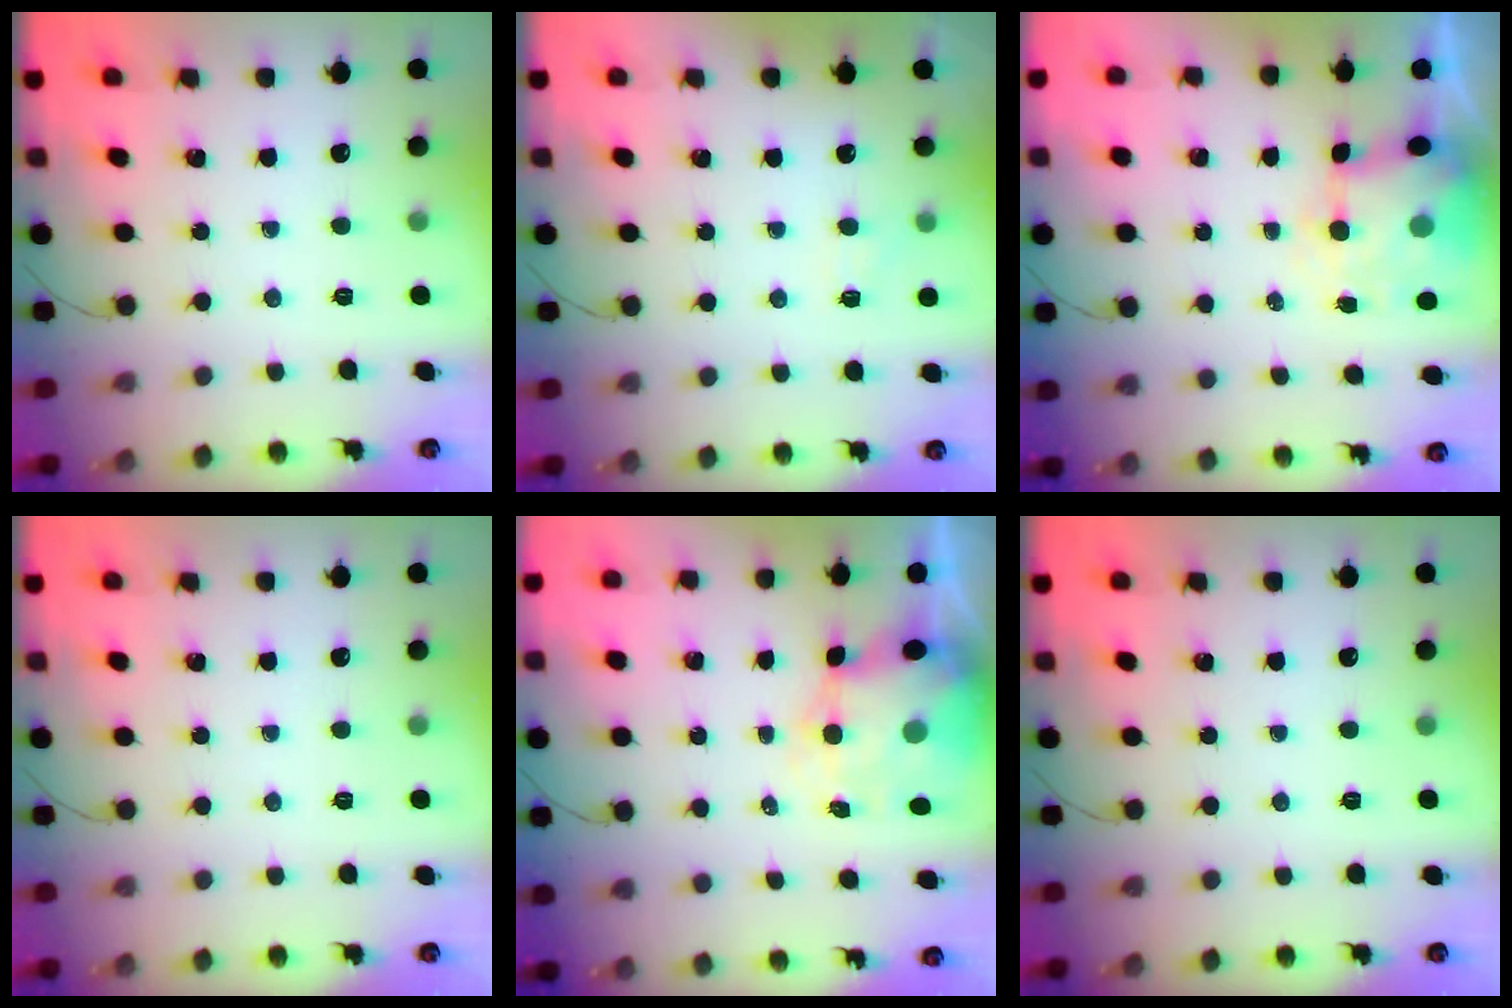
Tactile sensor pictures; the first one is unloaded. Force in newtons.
{"total": 4.7, "press": 4.4, "slide": 1.5}
{"total": 6.0, "press": 5.8, "slide": 1.6}
{"total": 0.0}
{"total": 6.5, "press": 6.2, "slide": 2.1}
{"total": 0.0}